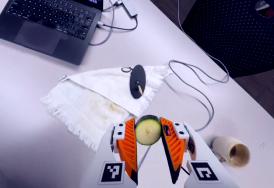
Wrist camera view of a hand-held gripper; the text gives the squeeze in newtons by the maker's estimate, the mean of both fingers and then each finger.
{"total": 10.2, "left": 10.6, "right": 9.8}